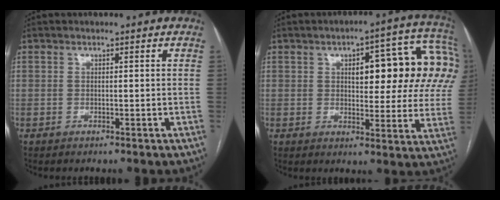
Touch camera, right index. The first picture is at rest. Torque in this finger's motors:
{"motor_torque": [0.82, 0.00, 0.34, 0.12]}